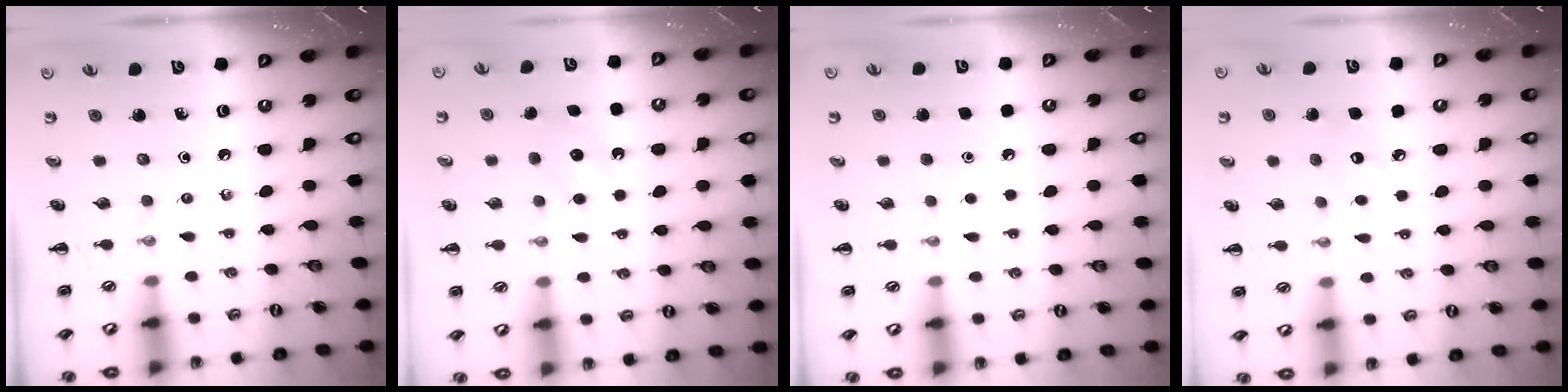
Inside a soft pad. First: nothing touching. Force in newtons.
{"total": 4.9, "press": 4.7, "slide": 1.4}
{"total": 1.8, "press": 1.8, "slide": 0.1}
{"total": 5.6, "press": 5.4, "slide": 1.4}